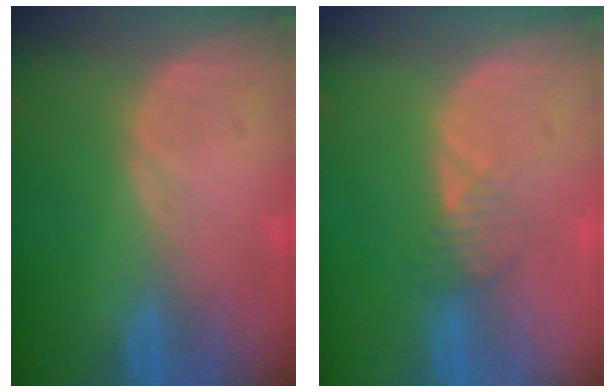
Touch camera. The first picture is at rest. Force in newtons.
{"total": 2.1, "press": 2.1, "slide": 0.2}